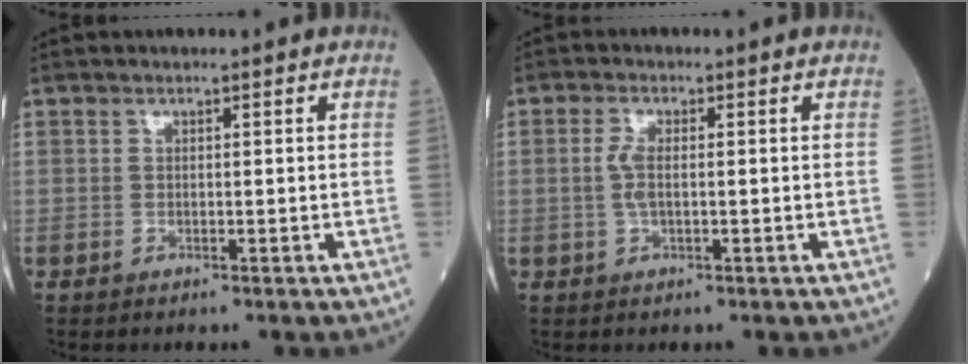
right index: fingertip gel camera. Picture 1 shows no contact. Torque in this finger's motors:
{"motor_torque": [0.35, -0.03, 0.27, 0.08]}